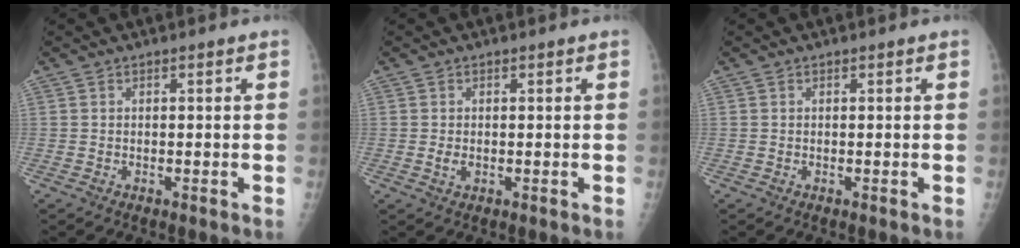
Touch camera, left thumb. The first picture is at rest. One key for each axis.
{"total": 1.6, "fx": -0.1, "fy": 1.1, "fz": 1.1, "tx": -0.018, "ty": -0.002, "tz": 0.000}
{"total": 0.0}